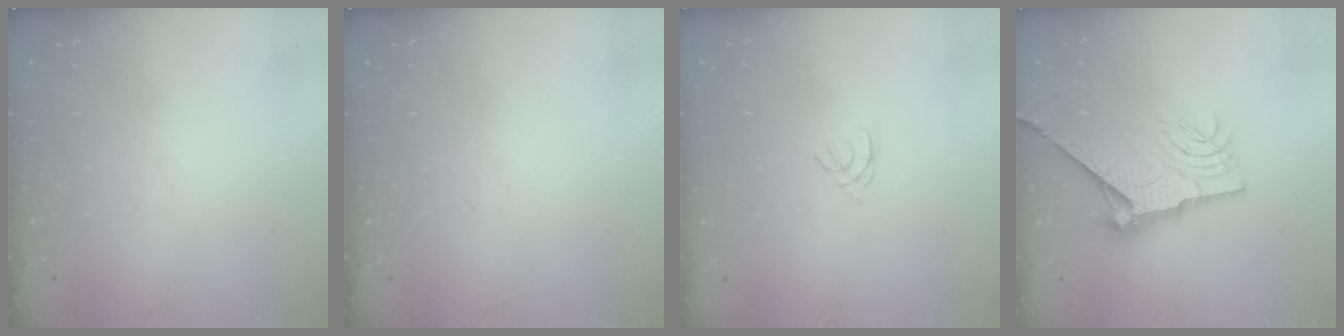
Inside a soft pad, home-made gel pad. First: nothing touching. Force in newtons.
{"total": 0.0}
{"total": 1.1, "press": 1.0, "slide": 0.3}
{"total": 14.0, "press": 13.9, "slide": 0.9}